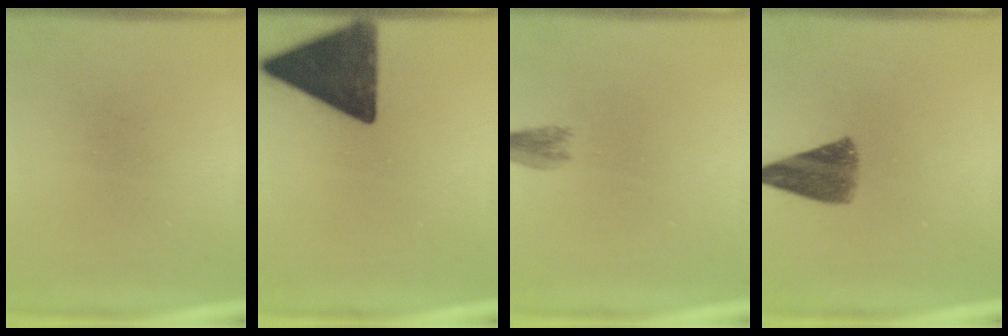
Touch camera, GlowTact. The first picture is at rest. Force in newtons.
{"total": 15.9}
{"total": 2.3}
{"total": 7.6}